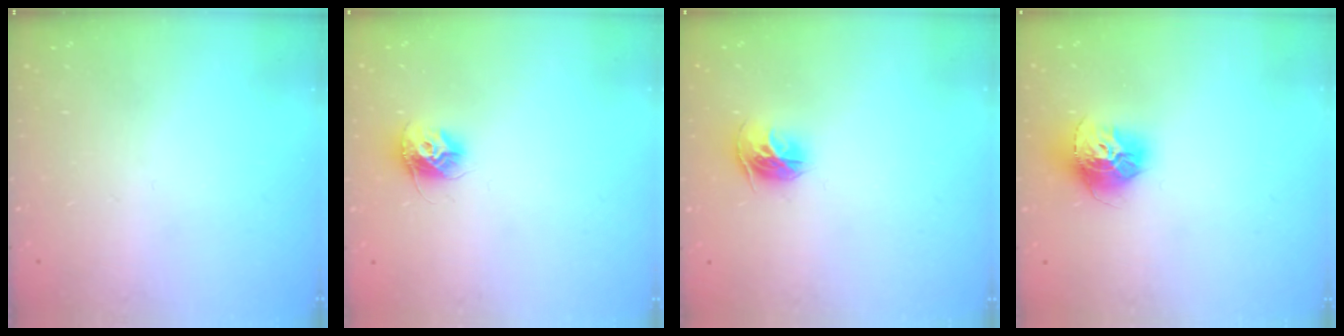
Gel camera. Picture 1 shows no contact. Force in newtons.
{"total": 9.5, "press": 9.5, "slide": 0.2}
{"total": 9.9, "press": 9.8, "slide": 1.0}
{"total": 13.6, "press": 13.5, "slide": 1.4}